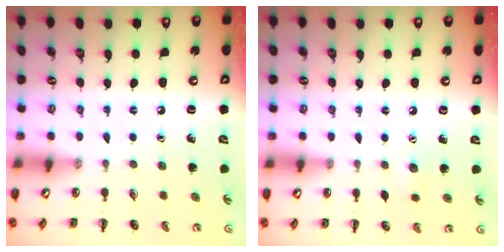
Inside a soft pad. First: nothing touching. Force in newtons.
{"total": 4.8, "press": 4.7, "slide": 1.1}